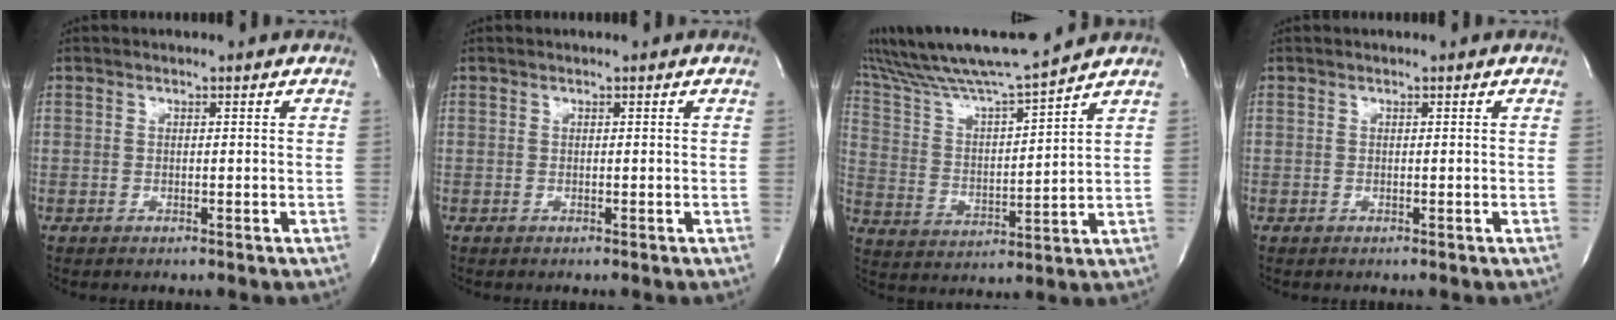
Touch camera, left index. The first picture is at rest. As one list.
[{"total": 0.0}, {"total": 14.5, "force": [13.1, -1.2, 6.0], "torque": [-0.128, -0.004, 0.232]}, {"total": 0.0}]